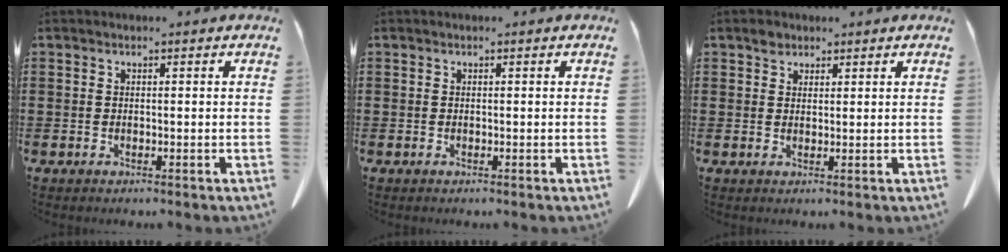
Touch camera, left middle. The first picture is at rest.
{"total": 0.0}
{"total": 1.9, "force": [1.3, 1.2, 0.6], "torque": [-0.007, 0.001, 0.024]}